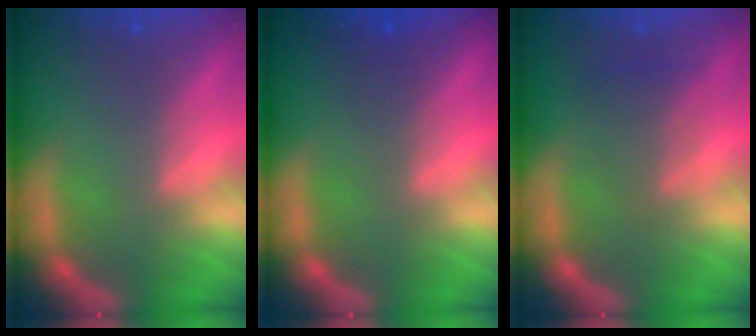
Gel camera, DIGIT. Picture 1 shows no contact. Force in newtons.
{"total": 1.5}
{"total": 3.0}